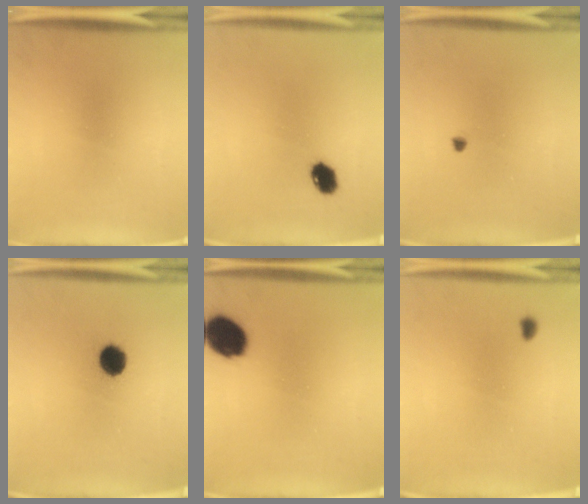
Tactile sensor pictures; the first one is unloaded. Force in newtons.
{"total": 4.3}
{"total": 0.7}
{"total": 7.2}
{"total": 10.8}
{"total": 0.9}